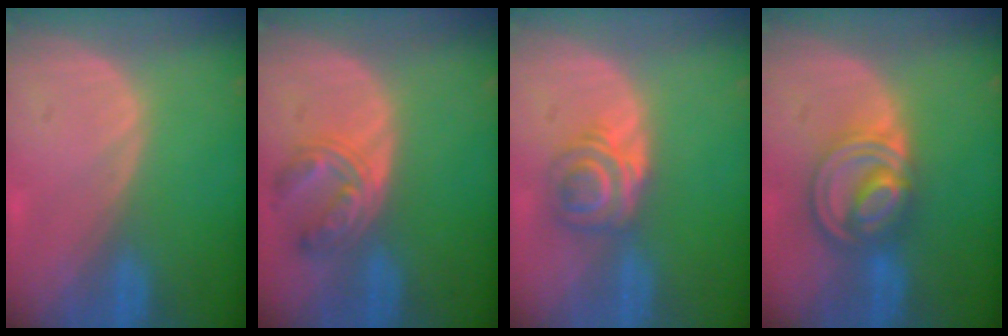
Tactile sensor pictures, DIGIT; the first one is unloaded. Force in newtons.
{"total": 5.5, "press": 5.5, "slide": 0.5}
{"total": 6.1, "press": 5.2, "slide": 3.2}
{"total": 8.3, "press": 7.0, "slide": 4.5}